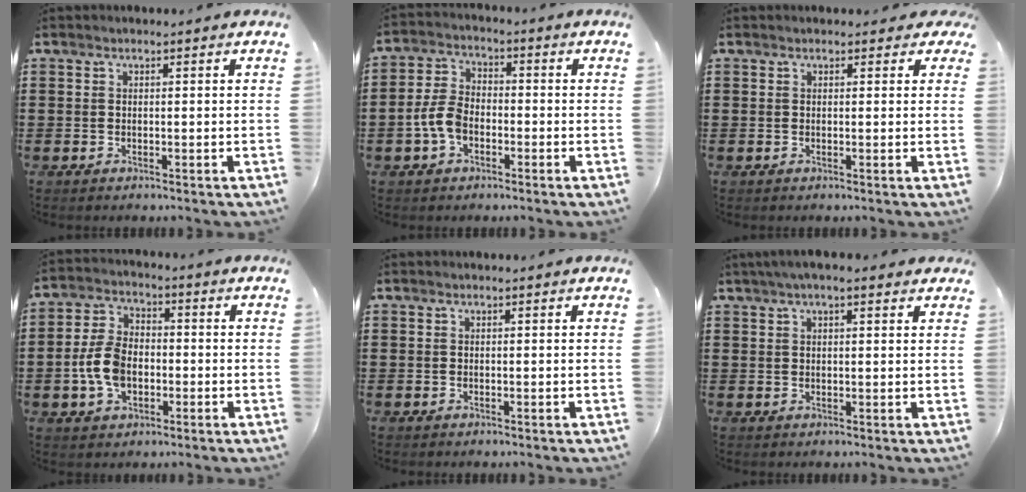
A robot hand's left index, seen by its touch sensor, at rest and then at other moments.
{"total": 5.7, "force": [-1.9, 3.6, 4.0], "torque": [-0.105, 0.001, -0.044]}
{"total": 1.0, "force": [0.6, 0.6, 0.4], "torque": [-0.012, 0.005, 0.012]}
{"total": 7.5, "force": [-1.5, 4.8, 5.5], "torque": [-0.140, 0.002, -0.036]}
{"total": 0.0}
{"total": 3.1, "force": [2.2, 0.5, 2.1], "torque": [-0.046, 0.008, 0.040]}